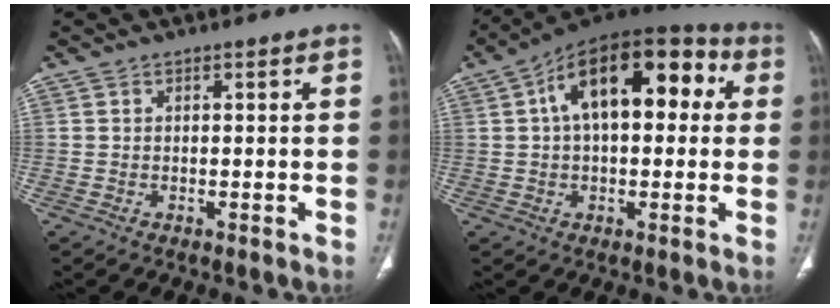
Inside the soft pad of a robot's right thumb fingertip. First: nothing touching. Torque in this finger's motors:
{"motor_torque": [0.49, 4.21, 0.73, 0.20, 0.16]}